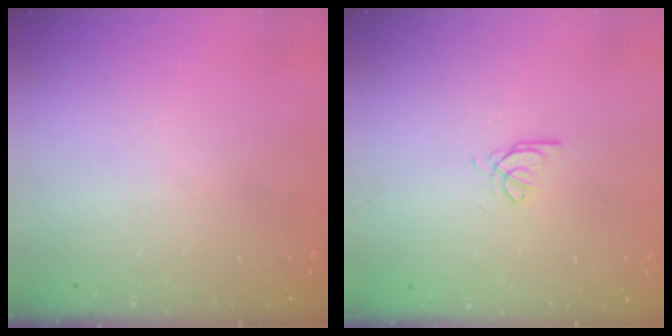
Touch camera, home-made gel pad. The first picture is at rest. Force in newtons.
{"total": 2.7, "press": 2.7, "slide": 0.4}